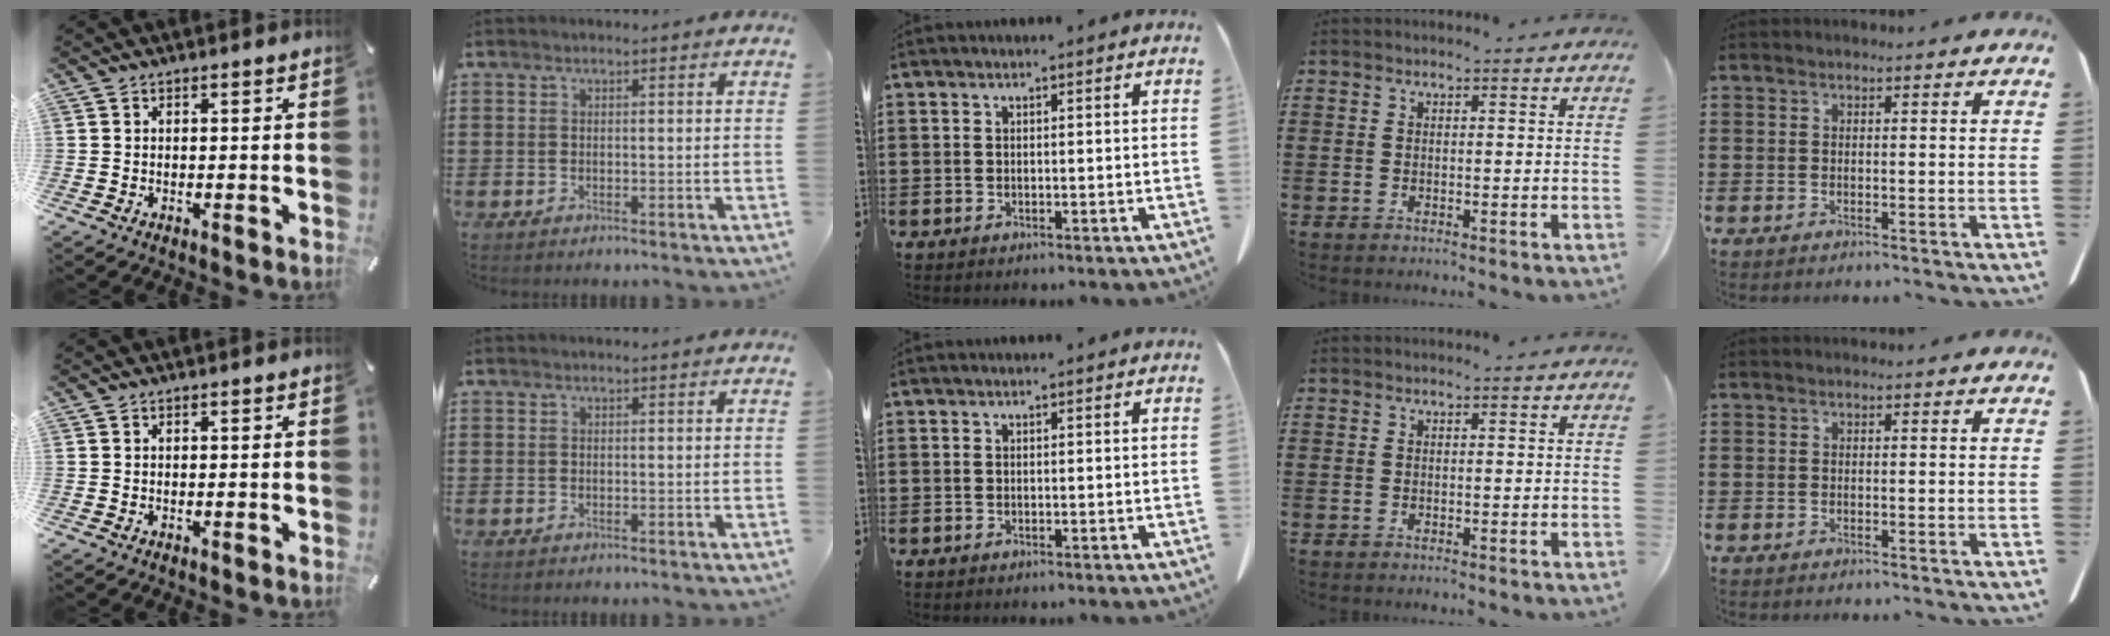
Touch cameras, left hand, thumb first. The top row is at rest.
{}